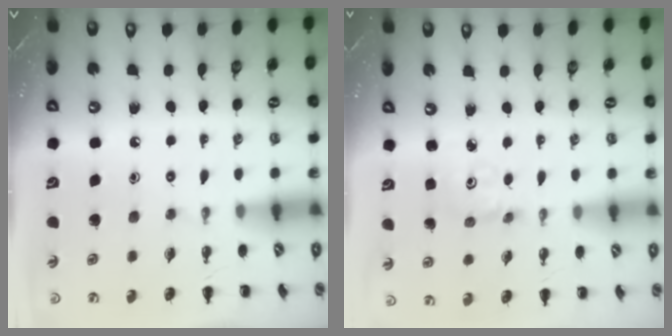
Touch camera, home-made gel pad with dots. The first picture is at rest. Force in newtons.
{"total": 1.6, "press": 1.5, "slide": 0.3}